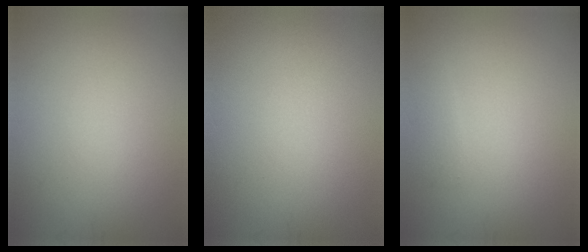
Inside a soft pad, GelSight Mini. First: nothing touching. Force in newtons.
{"total": 0.0}
{"total": 0.8, "press": 0.8, "slide": 0.0}